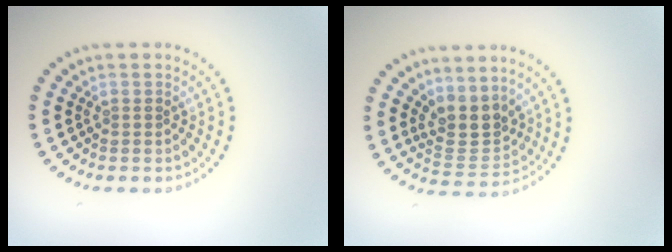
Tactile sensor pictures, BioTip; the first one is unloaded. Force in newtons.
{"total": 3.4, "press": 3.0, "slide": 1.6}